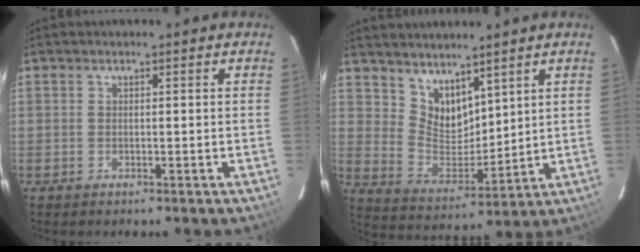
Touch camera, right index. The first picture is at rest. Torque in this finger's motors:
{"motor_torque": [-0.07, 0.11, 0.10, 0.01]}